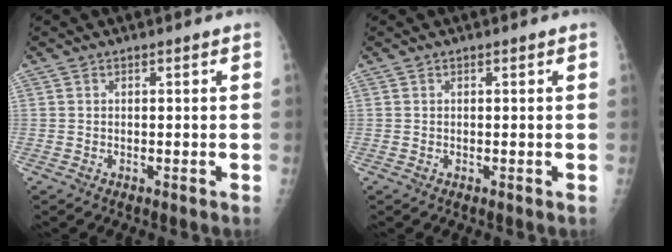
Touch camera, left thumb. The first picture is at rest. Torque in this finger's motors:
{"motor_torque": [-0.38, 0.09, 0.03, 0.01, 0.00]}